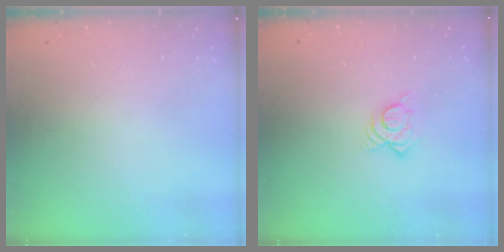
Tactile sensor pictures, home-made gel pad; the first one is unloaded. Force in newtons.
{"total": 5.7, "press": 5.7, "slide": 0.1}